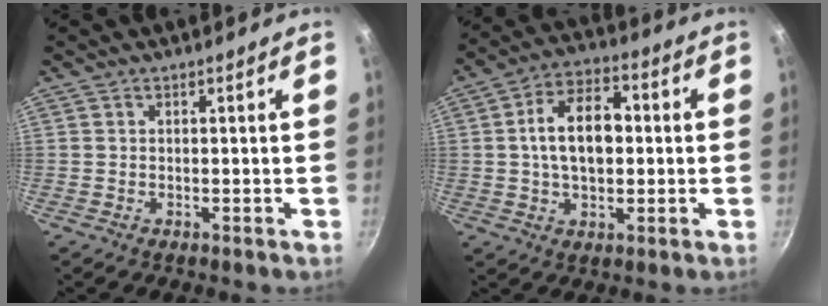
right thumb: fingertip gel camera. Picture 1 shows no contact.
{"total": 12.7, "force": [0.8, 7.8, 10.0], "torque": [-0.142, 0.025, 0.004]}